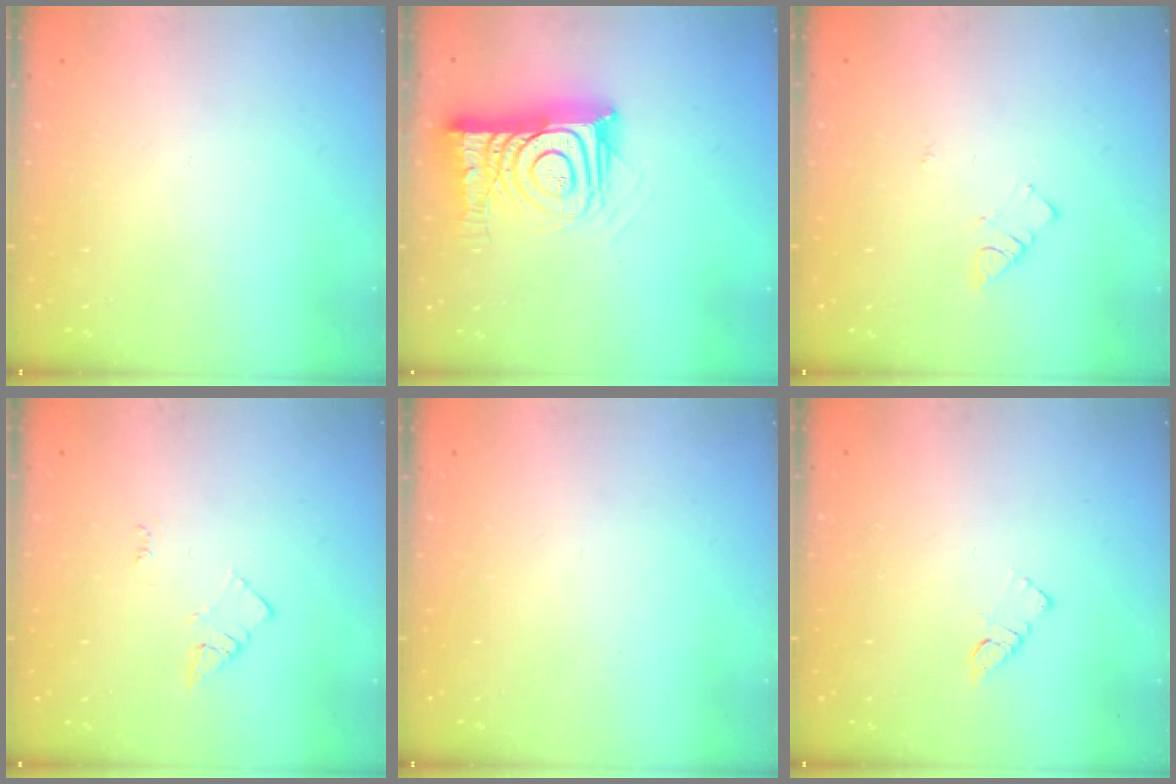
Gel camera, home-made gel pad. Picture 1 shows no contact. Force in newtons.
{"total": 16.3, "press": 16.2, "slide": 1.4}
{"total": 2.9, "press": 2.9, "slide": 0.5}
{"total": 2.4, "press": 2.4, "slide": 0.3}
{"total": 0.0}
{"total": 3.6, "press": 3.5, "slide": 0.3}